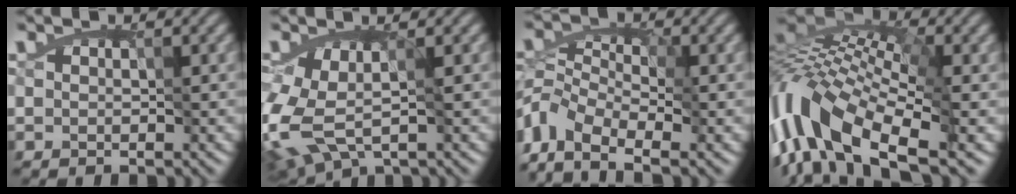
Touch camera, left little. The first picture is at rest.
{"total": 6.6, "force": [-2.7, 3.3, 5.0], "torque": [-0.111, -0.010, -0.056]}
{"total": 5.9, "force": [-4.7, 2.5, 2.5], "torque": [-0.045, 0.007, -0.112]}
{"total": 13.9, "force": [-5.6, 6.2, 11.1], "torque": [-0.242, 0.007, -0.120]}